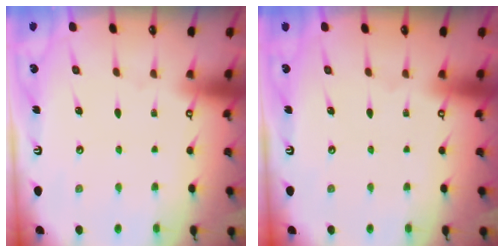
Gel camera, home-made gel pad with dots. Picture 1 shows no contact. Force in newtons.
{"total": 0.0}